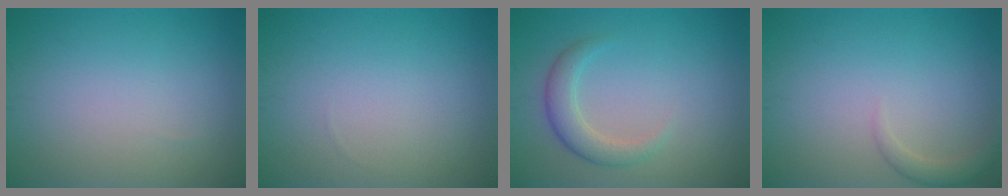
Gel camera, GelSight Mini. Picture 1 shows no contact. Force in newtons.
{"total": 0.0}
{"total": 2.7, "press": 2.7, "slide": 0.2}
{"total": 1.6, "press": 1.6, "slide": 0.0}